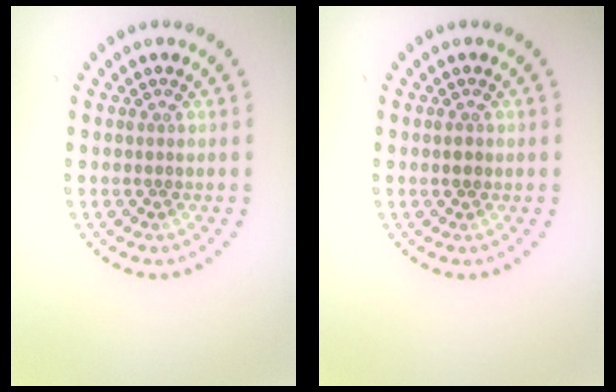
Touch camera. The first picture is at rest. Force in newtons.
{"total": 1.1, "press": 1.1, "slide": 0.1}